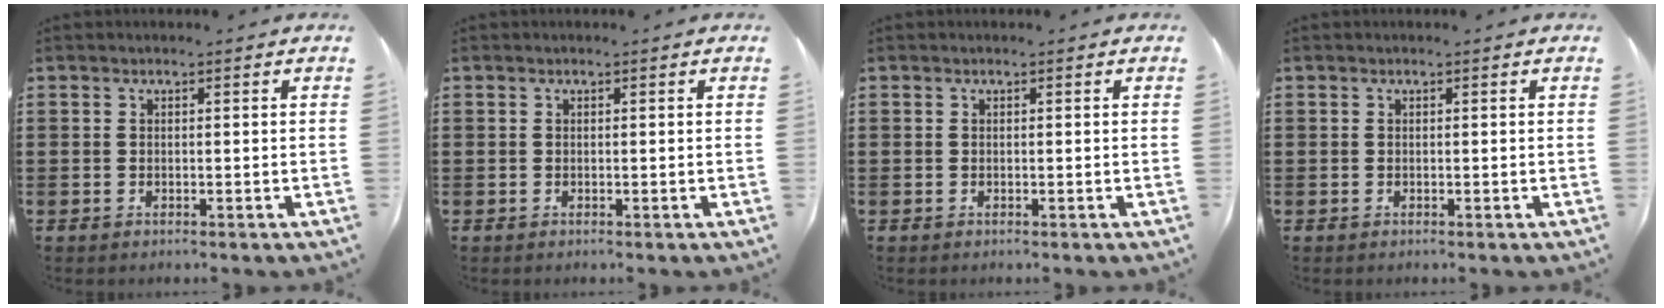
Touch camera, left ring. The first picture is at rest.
{"total": 0.0}
{"total": 0.0}
{"total": 0.0}